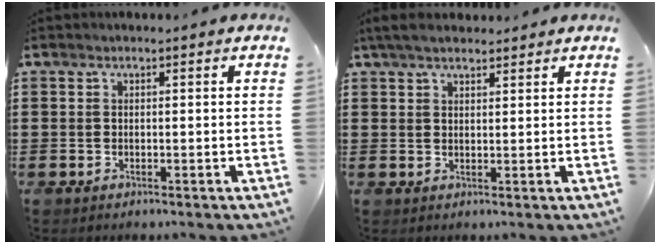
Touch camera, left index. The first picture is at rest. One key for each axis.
{"total": 3.4, "fx": 2.8, "fy": 1.0, "fz": 1.7, "tx": -0.039, "ty": 0.003, "tz": 0.053}